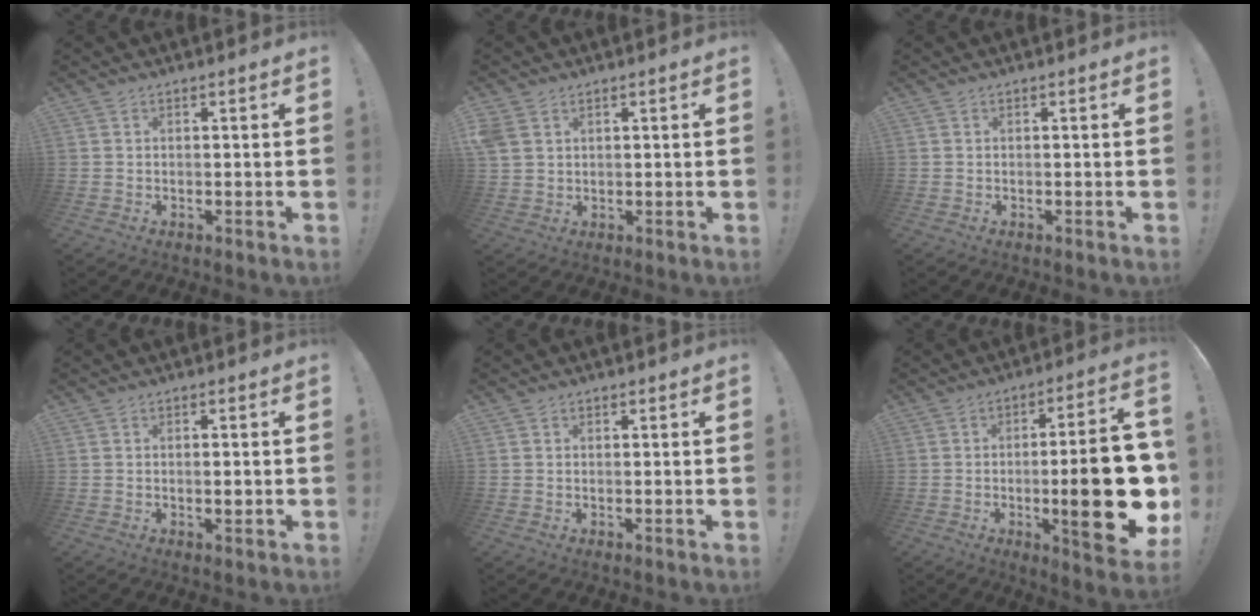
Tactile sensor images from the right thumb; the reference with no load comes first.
{"total": 4.7, "force": [2.5, 3.2, 2.3], "torque": [-0.040, -0.003, 0.052]}
{"total": 0.0}
{"total": 1.4, "force": [-0.1, 0.4, 1.3], "torque": [-0.013, -0.005, -0.004]}
{"total": 0.7, "force": [0.5, 0.4, 0.0], "torque": [0.006, -0.001, 0.008]}
{"total": 23.9, "force": [-3.5, 5.9, 22.9], "torque": [-0.331, -0.002, -0.045]}